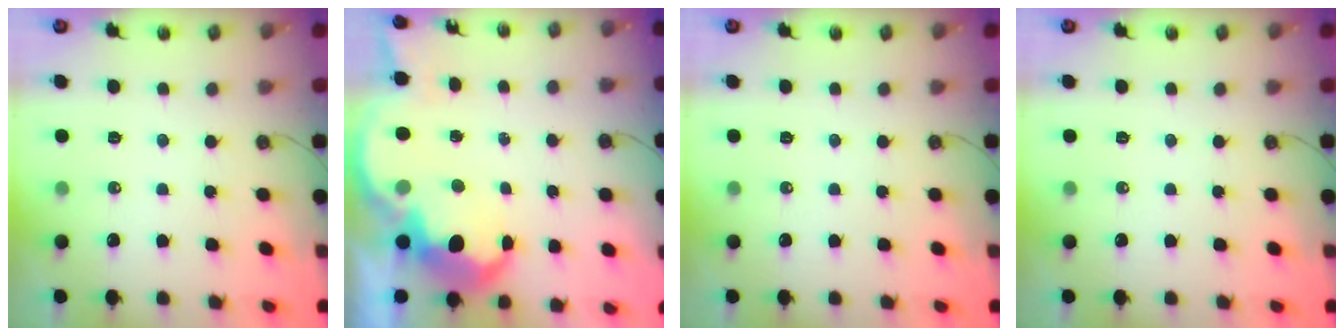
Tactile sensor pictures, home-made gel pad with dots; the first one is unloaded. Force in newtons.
{"total": 10.5, "press": 10.5, "slide": 0.5}
{"total": 0.0}
{"total": 0.0}